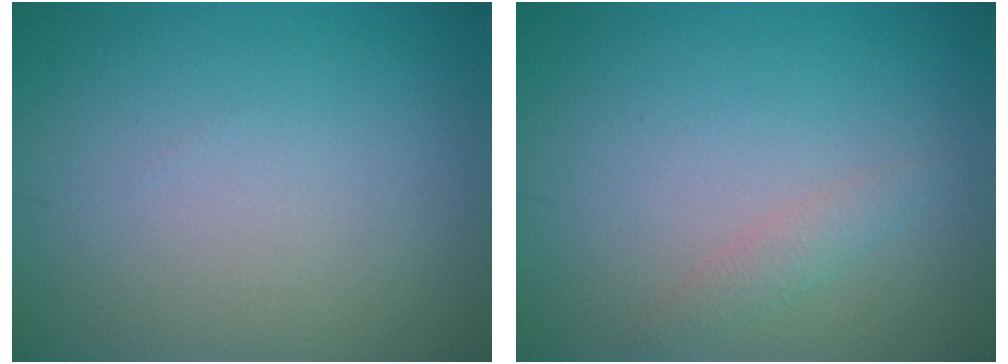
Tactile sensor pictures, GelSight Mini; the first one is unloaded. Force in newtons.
{"total": 1.3, "press": 1.3, "slide": 0.1}